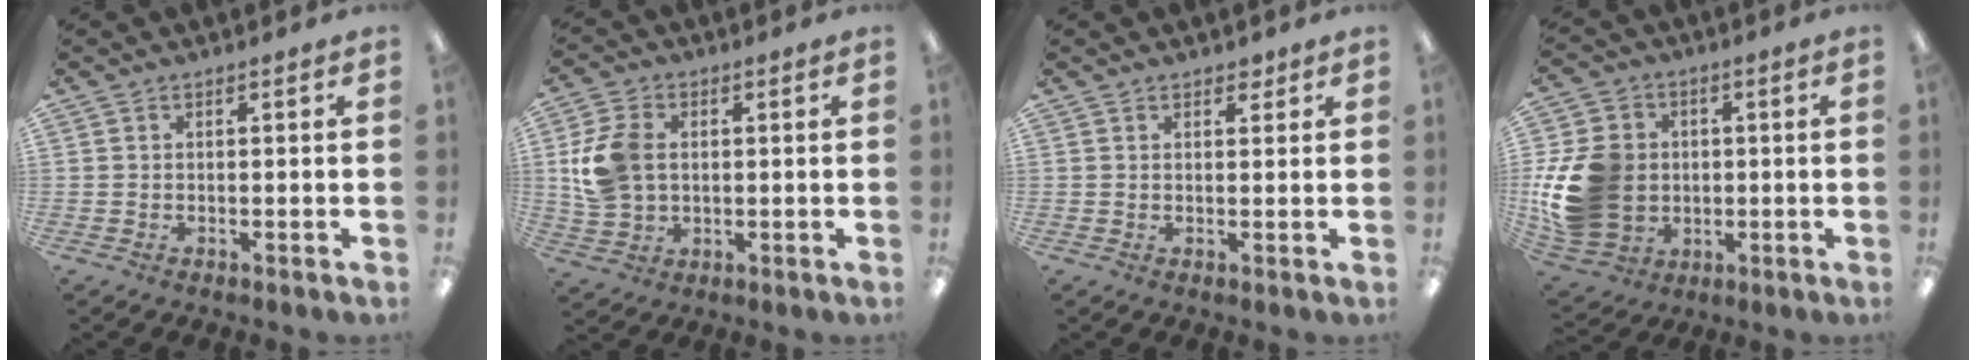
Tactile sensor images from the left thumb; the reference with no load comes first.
{"total": 10.2, "force": [1.3, 7.7, 6.5], "torque": [-0.151, 0.010, 0.024]}
{"total": 1.9, "force": [1.5, 1.0, 0.7], "torque": [0.000, -0.006, 0.024]}
{"total": 17.7, "force": [-0.9, 14.7, 9.8], "torque": [-0.211, 0.011, -0.010]}